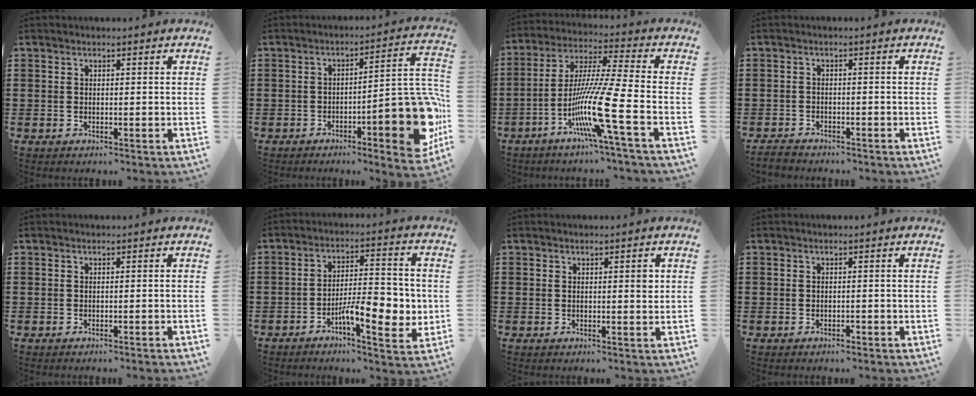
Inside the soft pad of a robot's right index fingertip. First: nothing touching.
{"total": 12.8, "force": [-4.3, 3.3, 11.6], "torque": [-0.143, -0.011, -0.071]}
{"total": 13.5, "force": [-5.8, -0.6, 12.2], "torque": [-0.259, -0.019, -0.120]}
{"total": 1.9, "force": [-1.9, 0.3, 0.2], "torque": [-0.015, -0.002, -0.042]}
{"total": 0.5, "force": [-0.5, -0.1, 0.3], "torque": [-0.005, -0.001, -0.009]}
{"total": 9.4, "force": [-2.9, 3.3, 8.3], "torque": [-0.116, 0.002, -0.046]}
{"total": 1.6, "force": [0.5, 0.4, 1.5], "torque": [-0.012, -0.003, 0.003]}
{"total": 0.6, "force": [-0.5, 0.2, 0.2], "torque": [-0.007, -0.001, -0.010]}